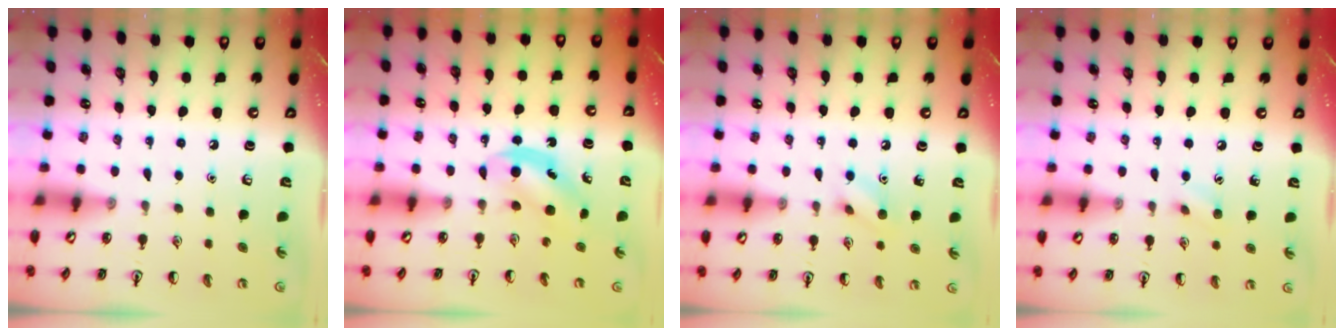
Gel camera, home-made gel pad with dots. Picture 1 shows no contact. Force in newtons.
{"total": 4.8, "press": 4.7, "slide": 0.6}
{"total": 7.0, "press": 7.0, "slide": 0.8}
{"total": 5.7, "press": 5.5, "slide": 1.7}